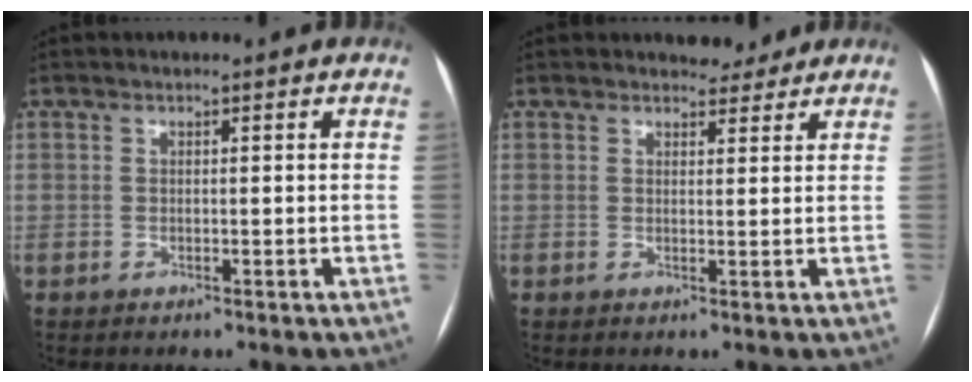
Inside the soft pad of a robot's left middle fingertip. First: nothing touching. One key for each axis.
{"total": 2.8, "fx": 2.5, "fy": 1.0, "fz": 0.3, "tx": -0.003, "ty": -0.003, "tz": 0.033}